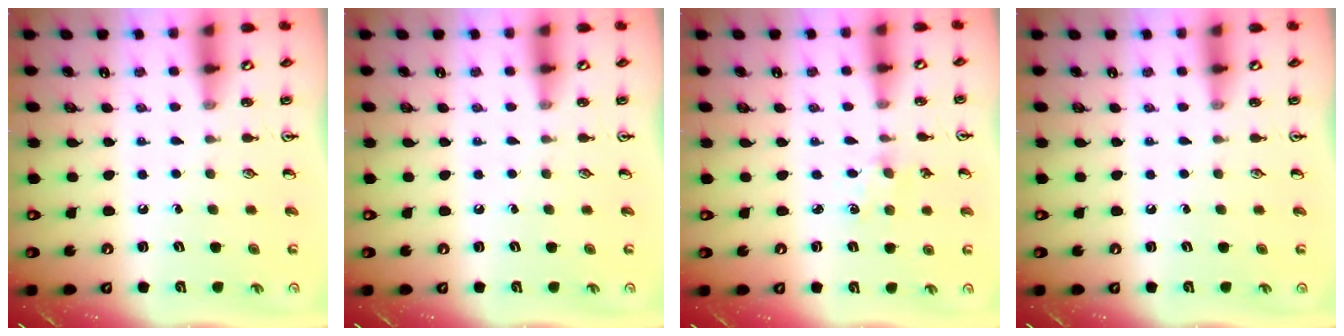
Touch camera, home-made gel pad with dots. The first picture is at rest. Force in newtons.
{"total": 0.0}
{"total": 1.4, "press": 1.4, "slide": 0.2}
{"total": 0.0}